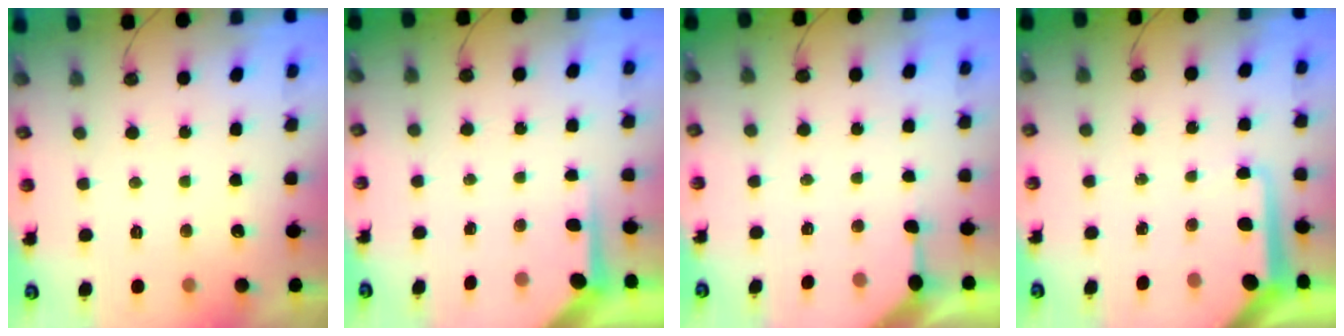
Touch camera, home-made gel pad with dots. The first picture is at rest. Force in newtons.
{"total": 4.0, "press": 3.9, "slide": 0.2}
{"total": 3.3, "press": 3.3, "slide": 0.3}
{"total": 8.2, "press": 8.1, "slide": 0.7}